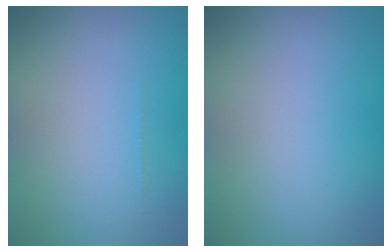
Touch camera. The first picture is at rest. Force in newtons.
{"total": 0.0}